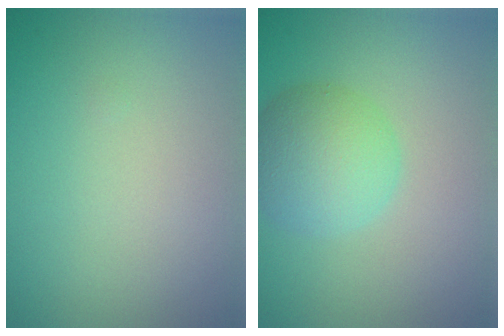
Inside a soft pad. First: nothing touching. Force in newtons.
{"total": 4.8, "press": 4.8, "slide": 0.0}